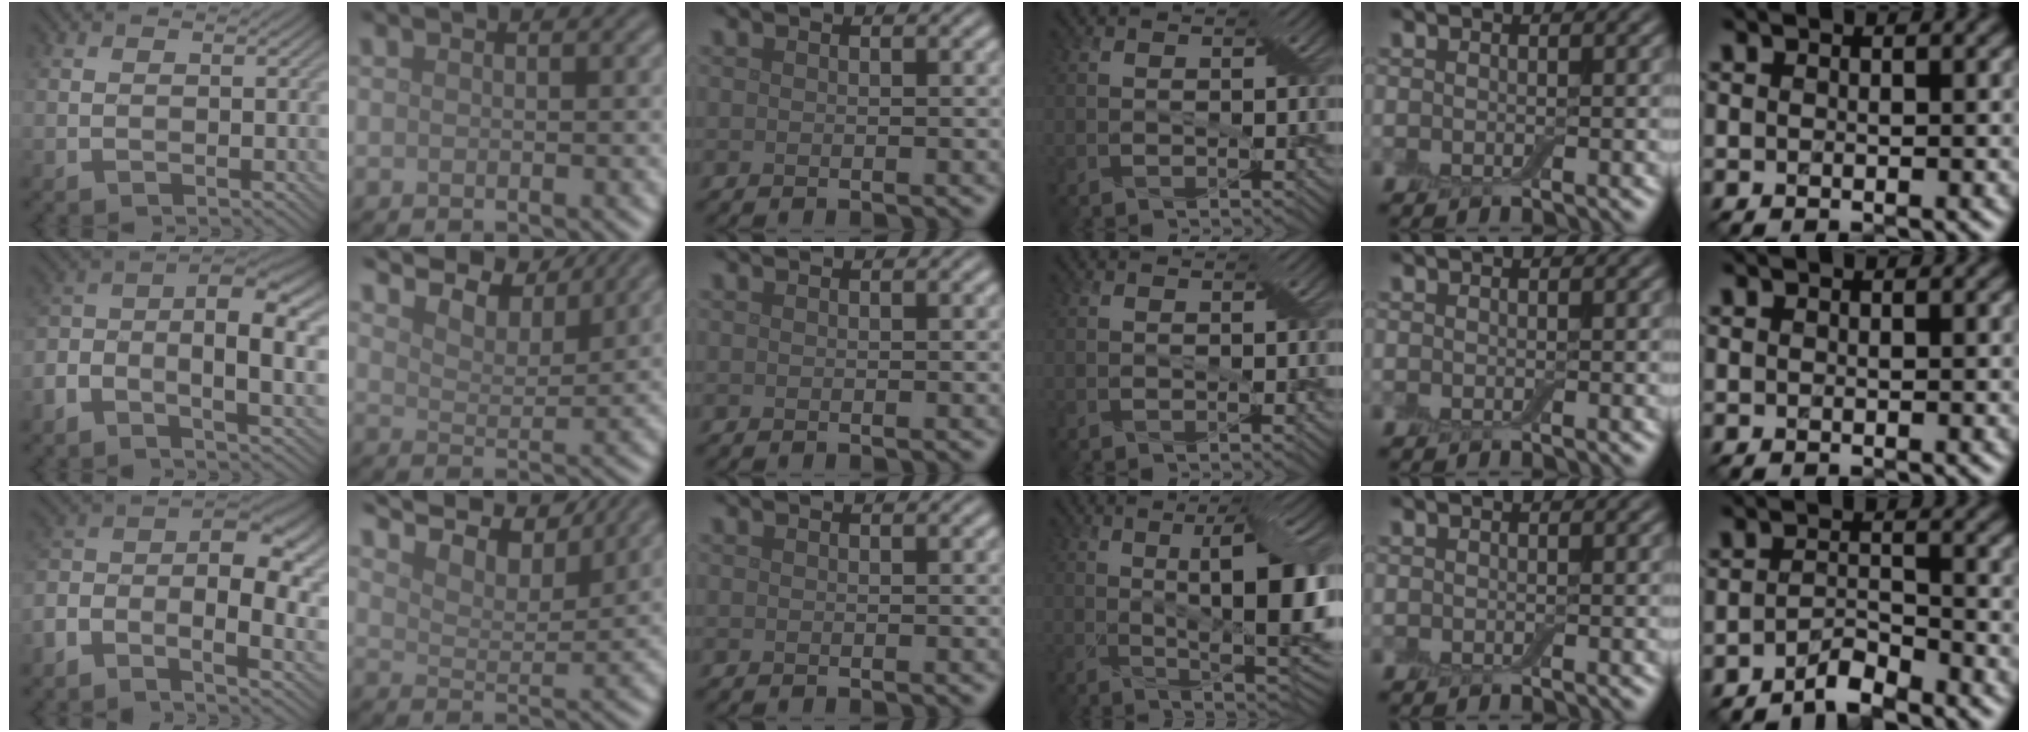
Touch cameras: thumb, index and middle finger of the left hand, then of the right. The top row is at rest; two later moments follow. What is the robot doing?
{"motion": "insert", "object": "backpack"}